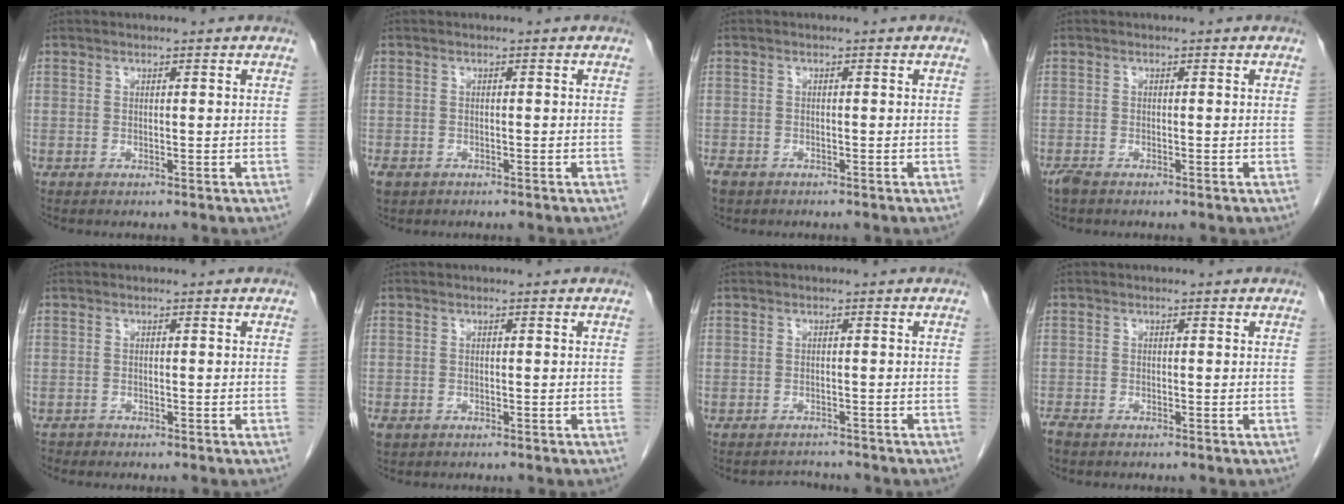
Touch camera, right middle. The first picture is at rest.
{"total": 2.5, "force": [-1.6, 1.8, 0.8], "torque": [-0.015, 0.000, -0.022]}
{"total": 3.0, "force": [-2.1, 1.8, 1.0], "torque": [-0.019, -0.002, -0.032]}
{"total": 1.5, "force": [-1.2, 0.3, 0.8], "torque": [-0.023, -0.005, -0.023]}
{"total": 0.7, "force": [-0.6, 0.2, -0.2], "torque": [-0.003, -0.002, -0.013]}
{"total": 1.6, "force": [-0.9, 1.2, 0.6], "torque": [-0.012, 0.001, -0.010]}
{"total": 2.0, "force": [-1.9, 0.3, -0.6], "torque": [0.007, -0.009, -0.028]}
{"total": 1.8, "force": [-1.5, 0.6, 0.7], "torque": [-0.017, -0.004, -0.025]}